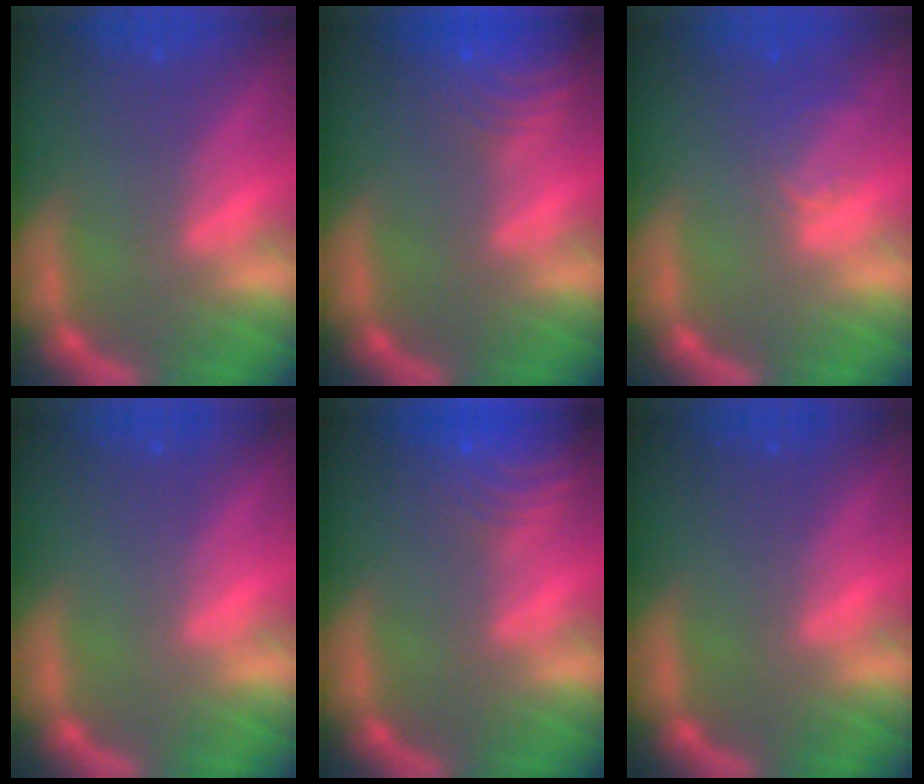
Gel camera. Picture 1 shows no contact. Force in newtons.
{"total": 10.0}
{"total": 2.5}
{"total": 0.0}
{"total": 10.0}
{"total": 0.0}